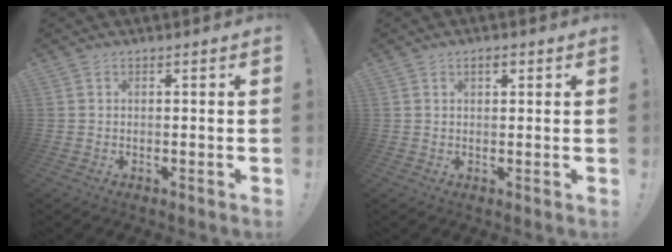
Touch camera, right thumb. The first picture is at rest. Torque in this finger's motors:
{"motor_torque": [-0.43, 0.35, 0.38, -0.13, -0.05]}